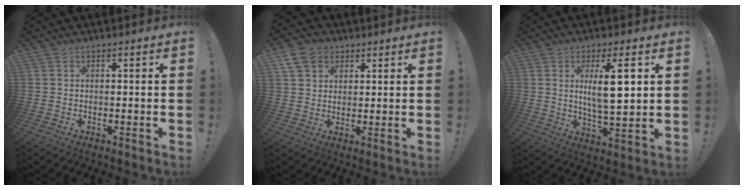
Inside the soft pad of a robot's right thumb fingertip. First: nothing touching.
{"total": 8.5, "force": [4.3, 6.4, 3.5], "torque": [-0.062, -0.009, 0.089]}
{"total": 12.0, "force": [3.0, 2.9, 11.2], "torque": [-0.180, -0.010, 0.043]}